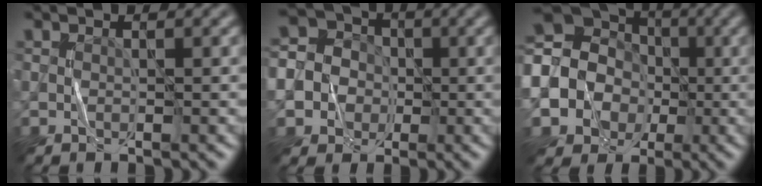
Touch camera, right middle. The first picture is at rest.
{"total": 9.2, "force": [-2.0, 8.6, 2.7], "torque": [-0.085, 0.009, -0.061]}
{"total": 15.9, "force": [-1.8, 15.0, 5.0], "torque": [-0.148, 0.012, -0.067]}